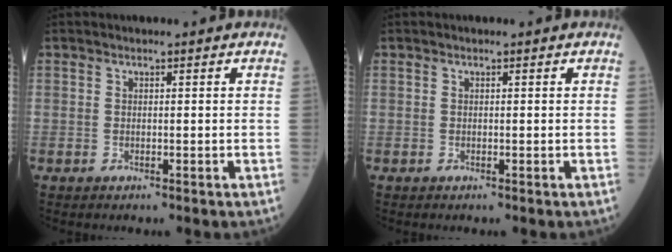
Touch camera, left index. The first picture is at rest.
{"total": 0.0}